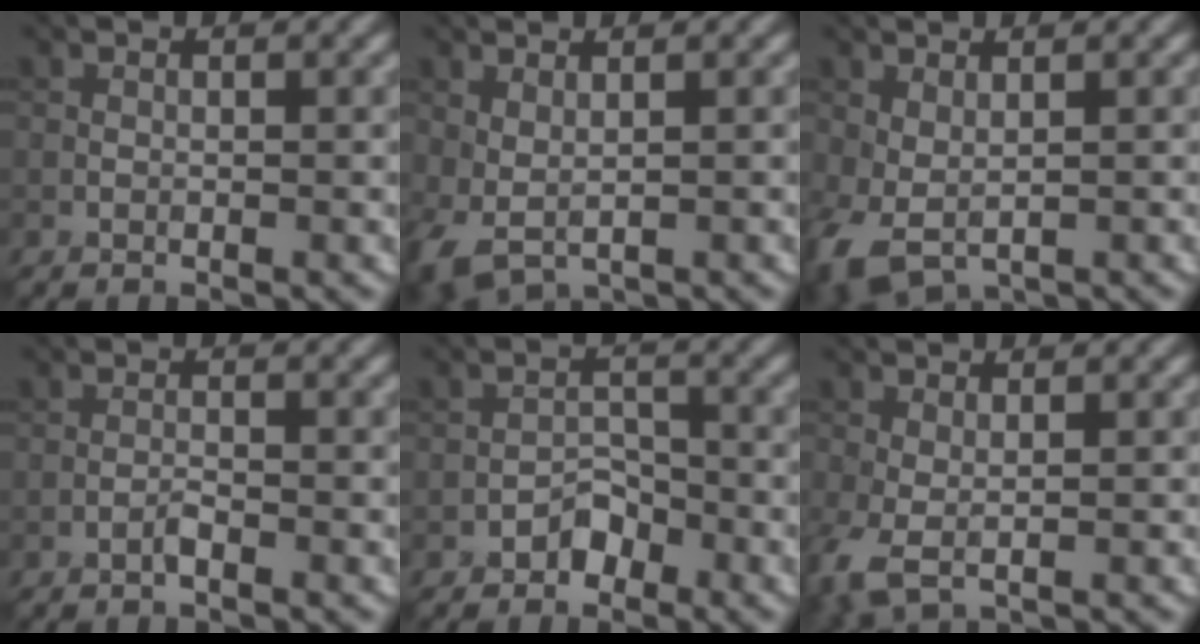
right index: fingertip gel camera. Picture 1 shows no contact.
{"total": 2.1, "force": [0.4, 1.3, 1.7], "torque": [-0.041, -0.005, 0.014]}
{"total": 2.9, "force": [-0.1, 1.8, 2.2], "torque": [-0.059, -0.006, 0.002]}
{"total": 0.8, "force": [-0.6, 0.0, 0.5], "torque": [-0.010, 0.004, -0.014]}
{"total": 1.9, "force": [-1.4, 1.1, 0.6], "torque": [-0.004, 0.011, -0.025]}
{"total": 2.6, "force": [-0.4, 1.3, 2.2], "torque": [-0.062, -0.005, -0.010]}